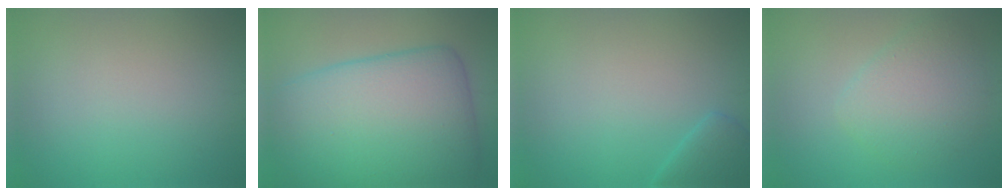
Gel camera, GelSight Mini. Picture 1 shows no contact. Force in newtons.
{"total": 11.3, "press": 11.3, "slide": 0.1}
{"total": 2.0, "press": 2.0, "slide": 0.1}
{"total": 3.9, "press": 3.9, "slide": 0.2}